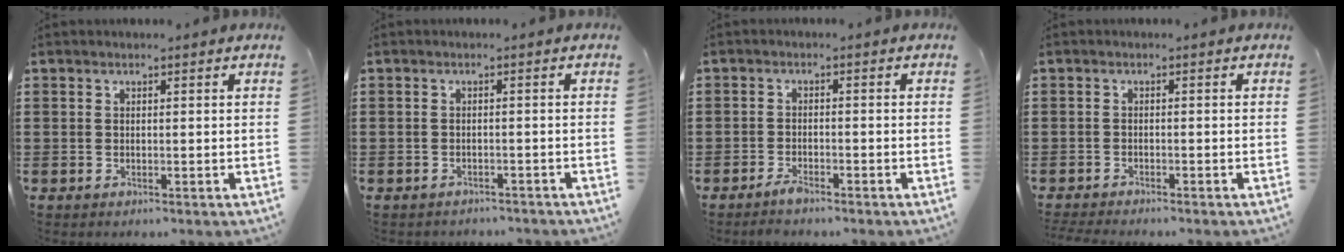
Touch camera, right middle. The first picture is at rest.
{"total": 1.2, "force": [-1.2, 0.3, -0.1], "torque": [-0.003, 0.003, -0.028]}
{"total": 2.1, "force": [-1.8, 0.4, 1.0], "torque": [-0.025, 0.000, -0.038]}
{"total": 1.6, "force": [-1.6, 0.1, 0.1], "torque": [-0.006, 0.001, -0.034]}